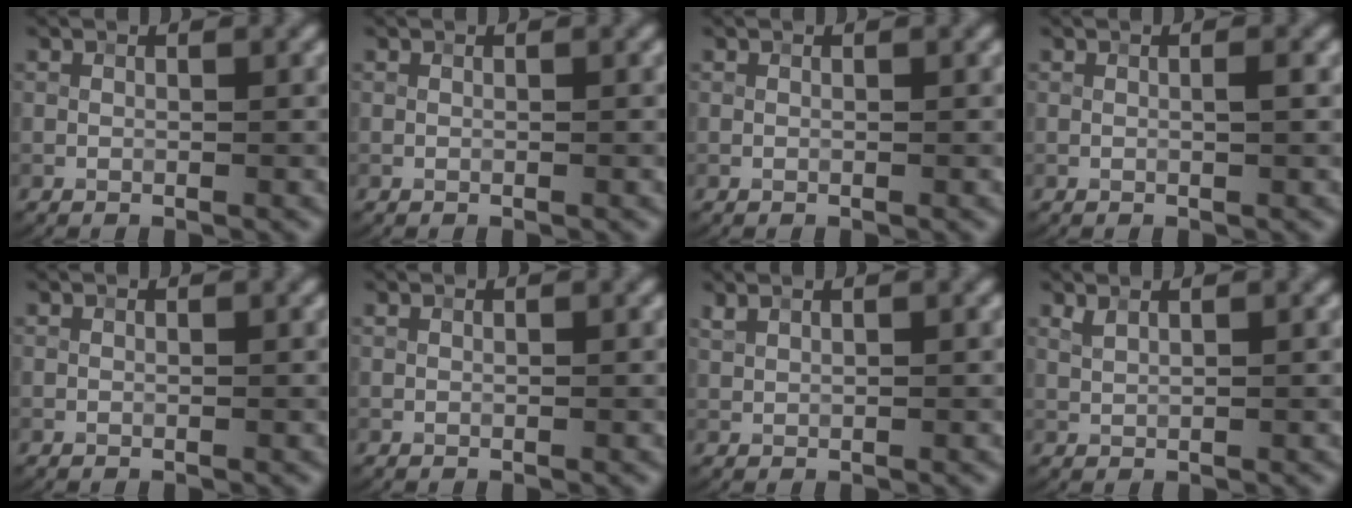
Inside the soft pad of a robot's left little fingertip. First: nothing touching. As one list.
[{"total": 0.0}, {"total": 0.0}, {"total": 0.7, "force": [0.0, 0.0, 0.7], "torque": [-0.012, 0.001, 0.001]}, {"total": 0.0}, {"total": 0.0}, {"total": 0.8, "force": [0.7, 0.2, 0.3], "torque": [-0.010, 0.001, 0.018]}, {"total": 0.9, "force": [0.7, 0.2, 0.5], "torque": [-0.014, 0.000, 0.017]}]